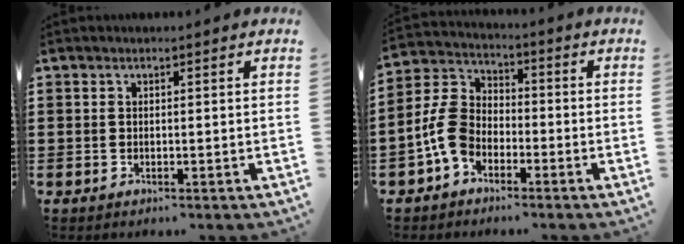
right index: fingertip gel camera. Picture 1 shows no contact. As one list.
[{"total": 7.7, "force": [-2.7, 5.6, 4.6], "torque": [-0.128, 0.010, -0.058]}]